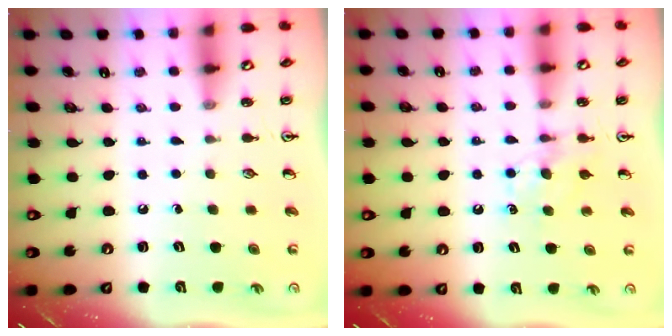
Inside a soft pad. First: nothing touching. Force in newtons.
{"total": 5.9, "press": 5.8, "slide": 0.8}